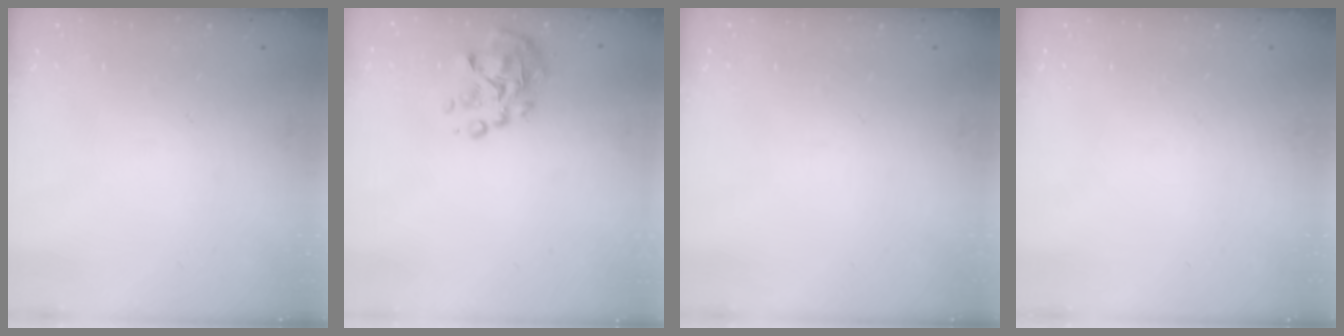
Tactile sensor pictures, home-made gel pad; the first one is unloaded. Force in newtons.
{"total": 7.8, "press": 7.5, "slide": 2.1}
{"total": 0.0}
{"total": 0.0}